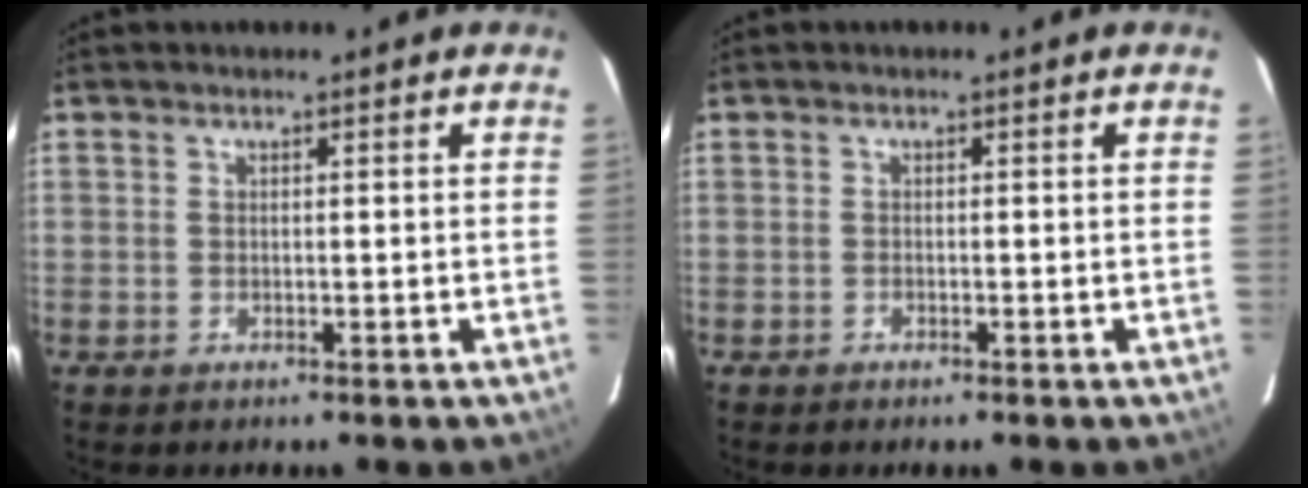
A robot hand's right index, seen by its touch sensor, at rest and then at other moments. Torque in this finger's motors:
{"motor_torque": [0.42, -0.40, 0.06, 0.00]}